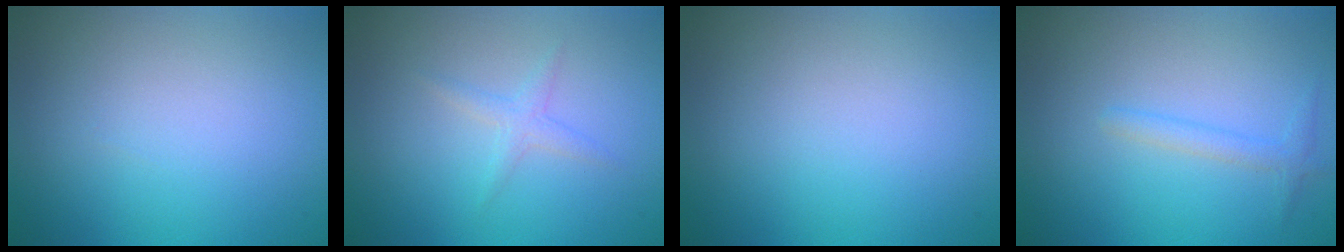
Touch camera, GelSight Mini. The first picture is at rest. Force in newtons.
{"total": 1.2, "press": 1.2, "slide": 0.0}
{"total": 0.0}
{"total": 1.4, "press": 1.4, "slide": 0.0}